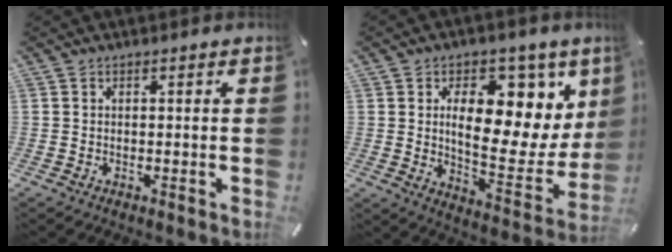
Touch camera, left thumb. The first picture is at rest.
{"total": 16.9, "force": [6.1, 9.4, 12.7], "torque": [-0.165, -0.052, 0.104]}